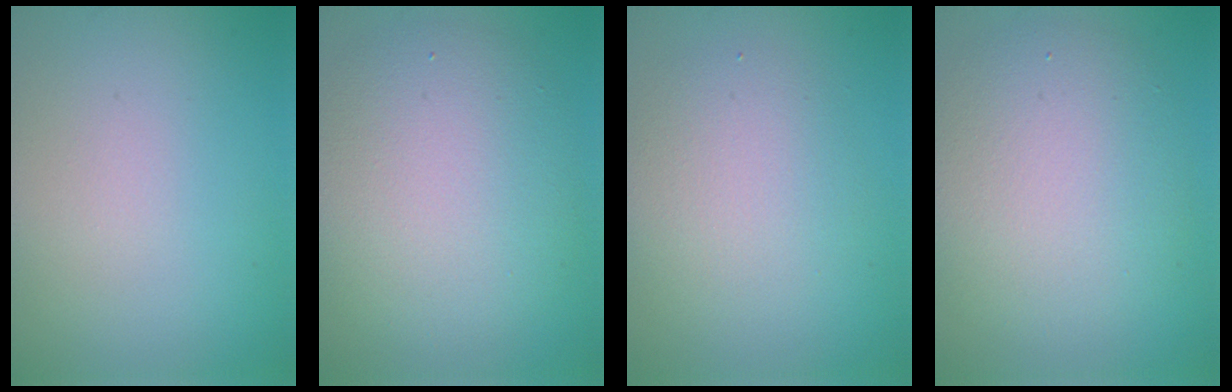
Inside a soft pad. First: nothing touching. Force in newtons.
{"total": 8.1, "press": 8.1, "slide": 0.3}
{"total": 3.6, "press": 3.6, "slide": 0.2}
{"total": 6.8, "press": 6.8, "slide": 0.6}